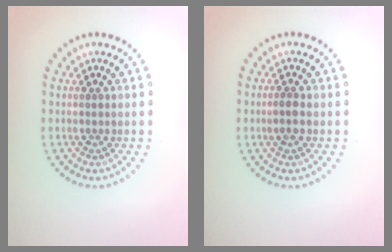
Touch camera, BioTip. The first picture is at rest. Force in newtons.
{"total": 1.4, "press": 1.4, "slide": 0.3}